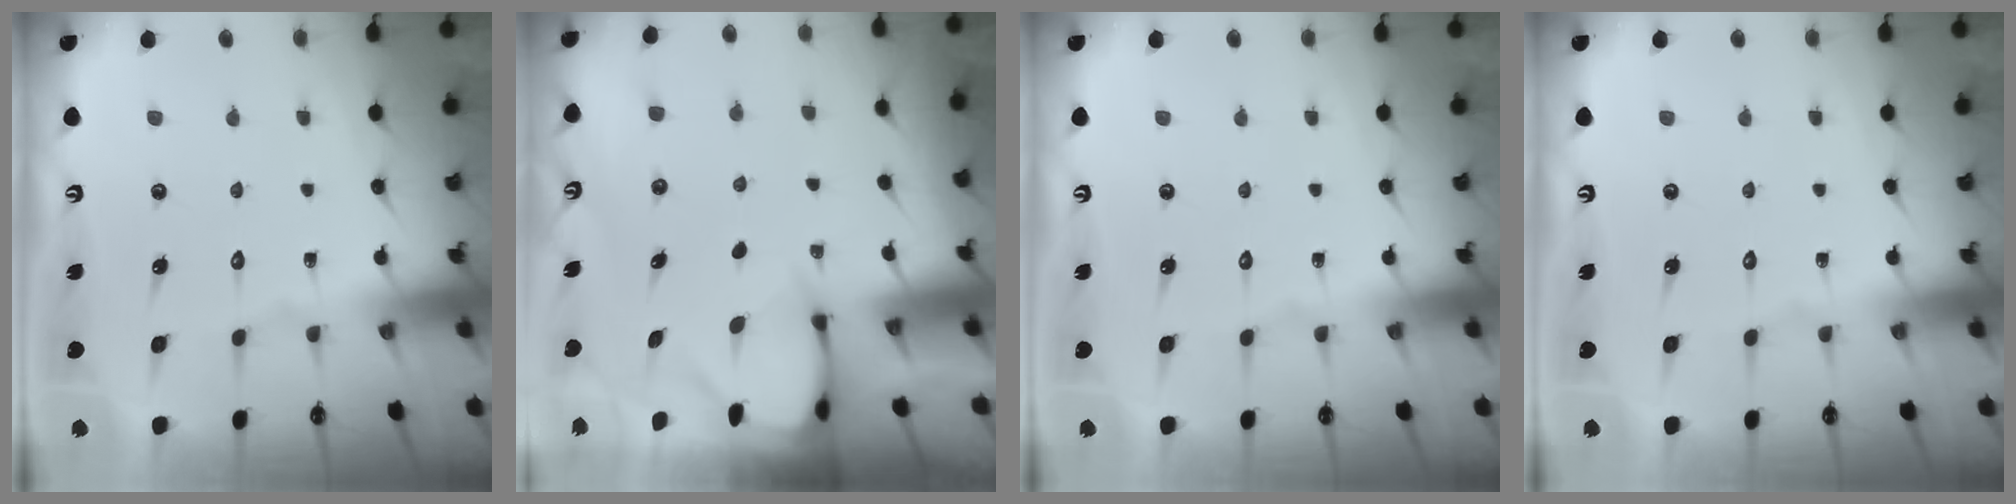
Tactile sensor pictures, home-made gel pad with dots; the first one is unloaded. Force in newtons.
{"total": 2.4, "press": 2.4, "slide": 0.3}
{"total": 0.0}
{"total": 0.0}